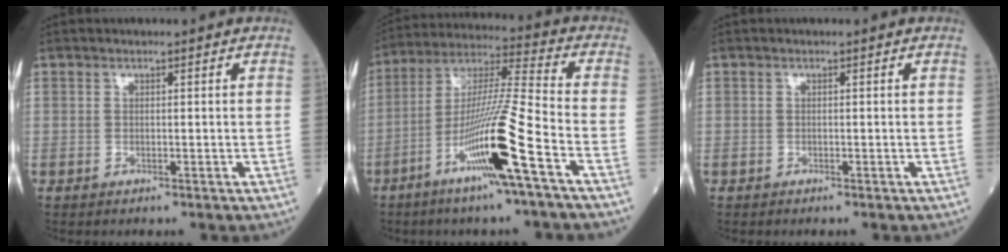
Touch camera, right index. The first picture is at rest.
{"total": 14.9, "force": [-6.6, -1.1, 13.3], "torque": [-0.258, -0.009, -0.125]}
{"total": 0.0}